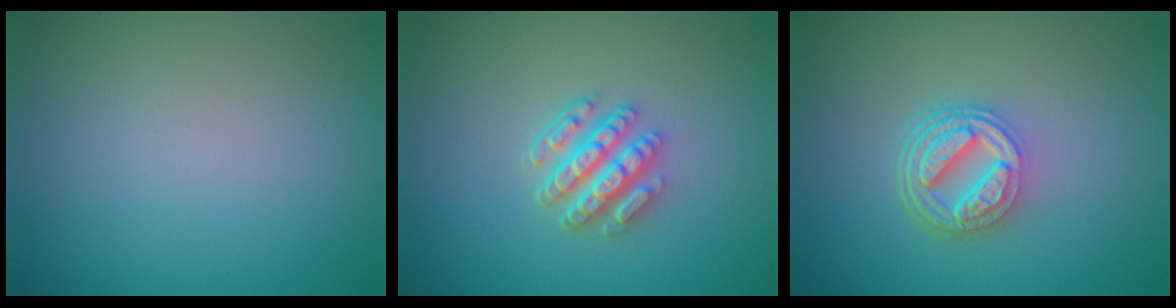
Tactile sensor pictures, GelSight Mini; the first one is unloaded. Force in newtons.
{"total": 4.5, "press": 3.6, "slide": 2.7}
{"total": 4.8, "press": 3.7, "slide": 3.1}